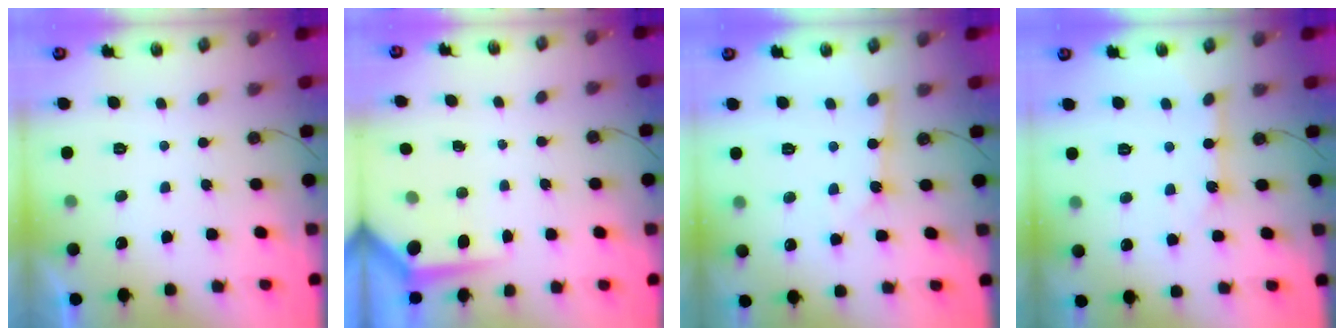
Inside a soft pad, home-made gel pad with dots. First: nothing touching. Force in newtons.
{"total": 4.0, "press": 3.9, "slide": 0.3}
{"total": 3.0, "press": 2.9, "slide": 0.3}
{"total": 7.7, "press": 7.7, "slide": 0.8}